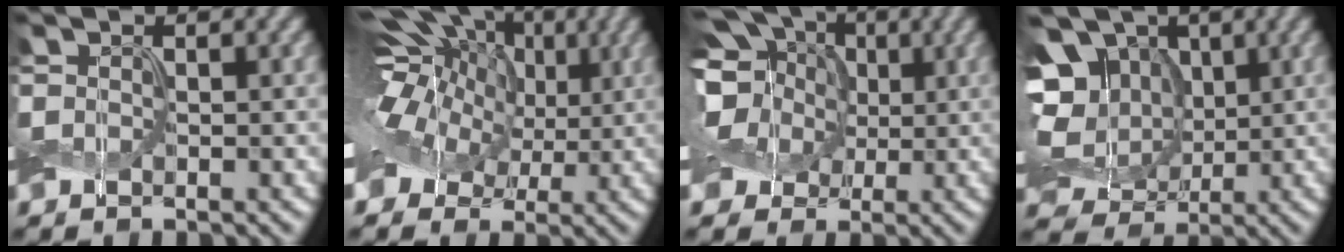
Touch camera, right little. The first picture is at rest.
{"total": 17.3, "force": [3.4, 12.2, 11.8], "torque": [-0.228, 0.035, 0.025]}
{"total": 10.7, "force": [3.0, 8.5, 5.8], "torque": [-0.138, 0.051, 0.018]}
{"total": 12.9, "force": [3.4, 10.3, 7.0], "torque": [-0.165, 0.027, 0.045]}